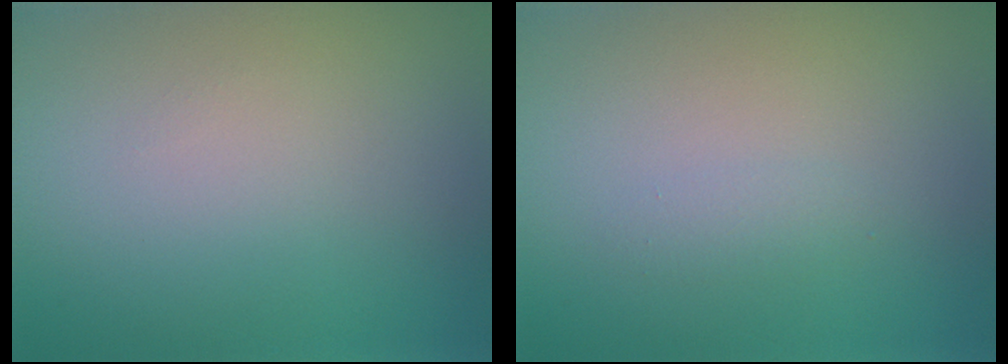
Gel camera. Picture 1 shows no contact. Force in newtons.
{"total": 0.8, "press": 0.8, "slide": 0.0}